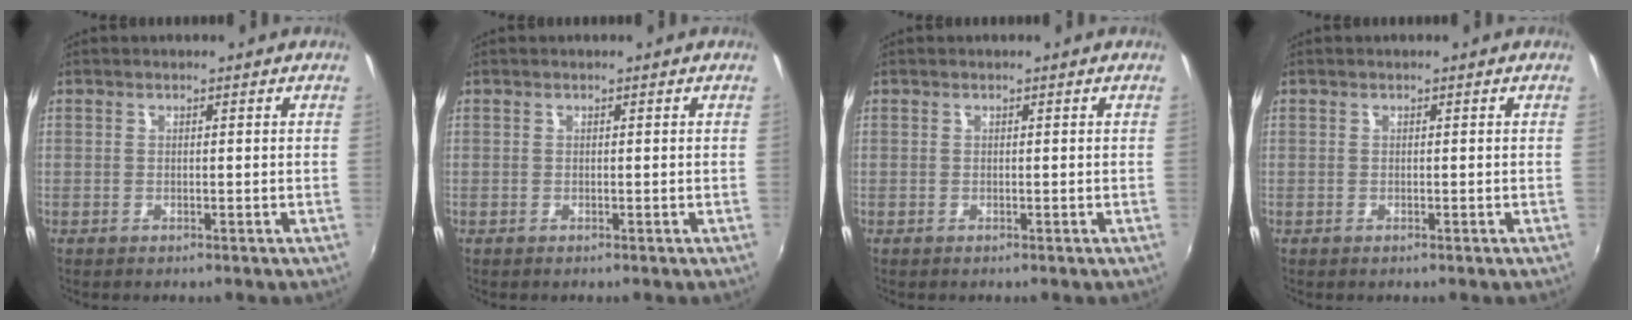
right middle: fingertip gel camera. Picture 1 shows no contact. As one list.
[{"total": 0.0}, {"total": 0.0}, {"total": 0.0}]